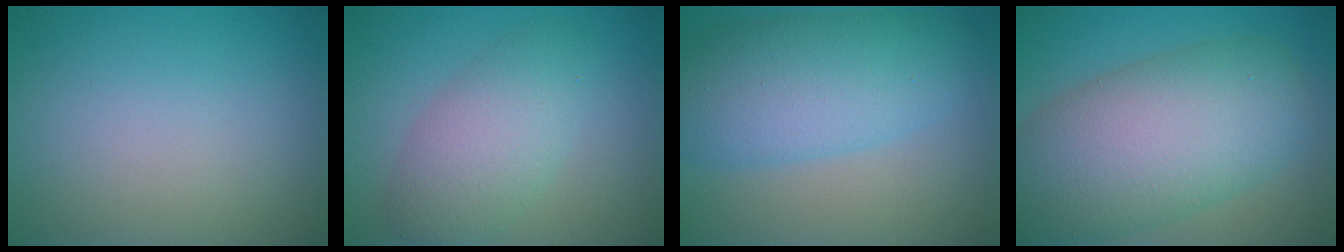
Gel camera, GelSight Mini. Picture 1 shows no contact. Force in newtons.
{"total": 5.0, "press": 5.0, "slide": 0.1}
{"total": 7.9, "press": 7.9, "slide": 0.1}
{"total": 11.3, "press": 11.3, "slide": 0.9}